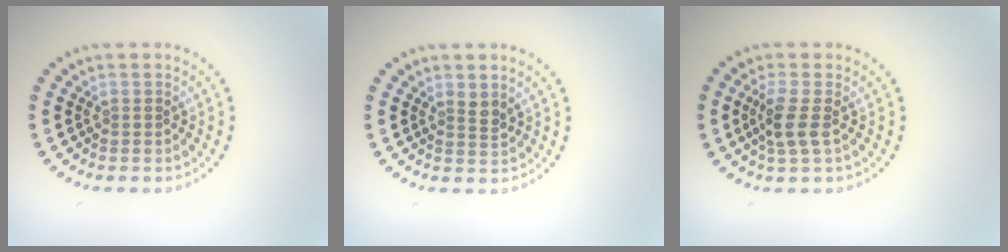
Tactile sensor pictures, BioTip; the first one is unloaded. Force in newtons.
{"total": 1.2, "press": 1.0, "slide": 0.7}
{"total": 2.4, "press": 2.1, "slide": 1.2}